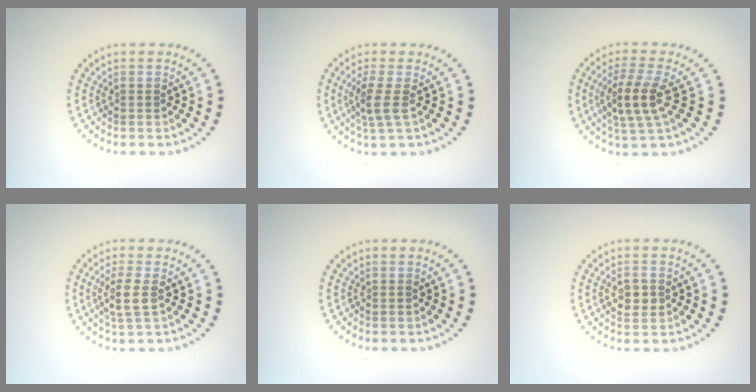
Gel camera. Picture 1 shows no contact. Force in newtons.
{"total": 2.5, "press": 2.1, "slide": 1.5}
{"total": 3.8, "press": 3.4, "slide": 1.8}
{"total": 2.4, "press": 2.0, "slide": 1.3}
{"total": 0.0}
{"total": 2.0, "press": 1.9, "slide": 0.3}